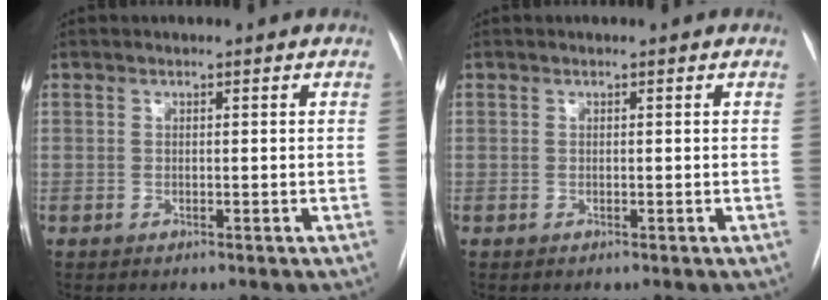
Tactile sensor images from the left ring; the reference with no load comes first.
{"total": 0.0}